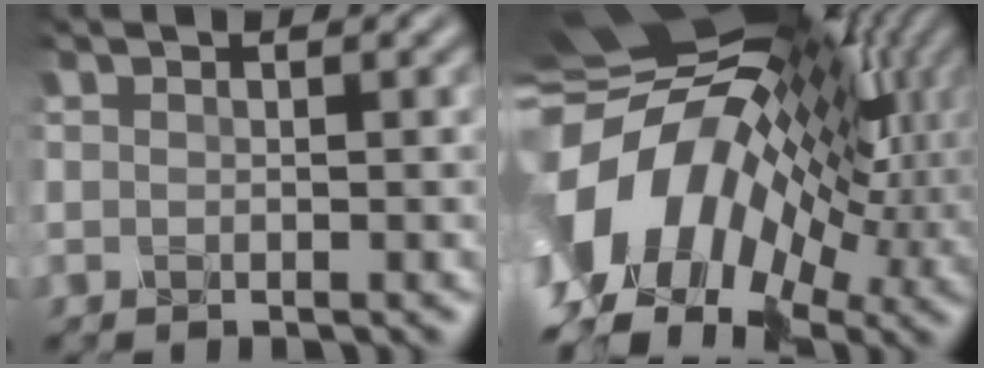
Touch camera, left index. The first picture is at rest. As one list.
[{"total": 16.7, "force": [0.0, 12.6, 10.9], "torque": [-0.210, 0.003, 0.006]}]